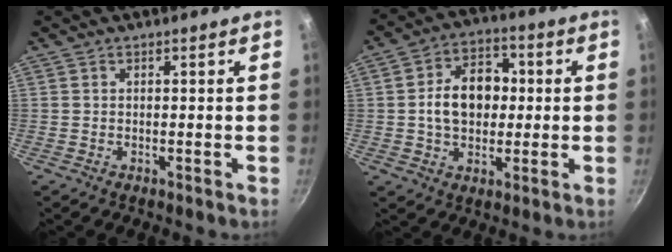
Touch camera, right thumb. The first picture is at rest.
{"total": 12.0, "force": [0.5, 8.7, 8.2], "torque": [-0.098, 0.019, -0.001]}